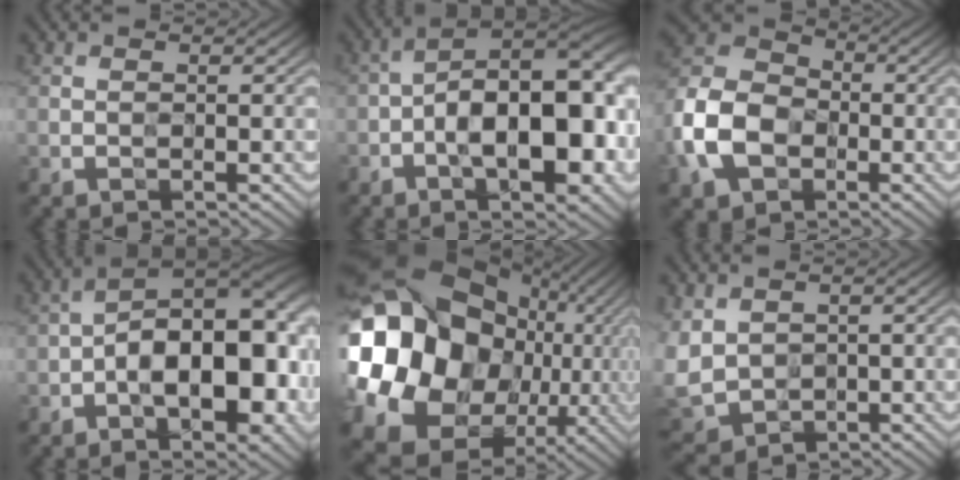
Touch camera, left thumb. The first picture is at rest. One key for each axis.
{"total": 15.8, "fx": -3.5, "fy": 7.5, "fz": 13.5, "tx": -0.186, "ty": 0.009, "tz": -0.056}
{"total": 11.8, "fx": -3.8, "fy": 8.5, "fz": 7.4, "tx": -0.194, "ty": -0.012, "tz": -0.090}
{"total": 17.4, "fx": -3.3, "fy": 8.6, "fz": 14.8, "tx": -0.207, "ty": 0.002, "tz": -0.058}
{"total": 25.3, "fx": 0.8, "fy": 21.8, "fz": 13.0, "tx": -0.333, "ty": -0.039, "tz": 0.003}
{"total": 6.2, "fx": 1.2, "fy": 4.8, "fz": 3.8, "tx": -0.132, "ty": -0.012, "tz": 0.025}